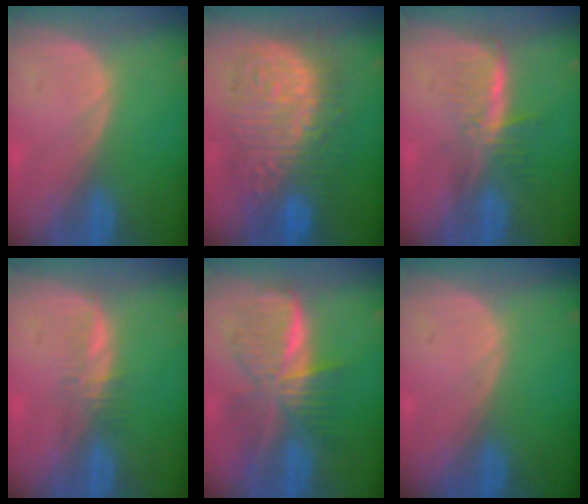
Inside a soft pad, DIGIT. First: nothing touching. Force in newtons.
{"total": 13.4, "press": 13.3, "slide": 1.2}
{"total": 6.0, "press": 5.2, "slide": 3.0}
{"total": 2.3, "press": 2.2, "slide": 0.6}
{"total": 8.9, "press": 8.9, "slide": 0.6}
{"total": 0.0}